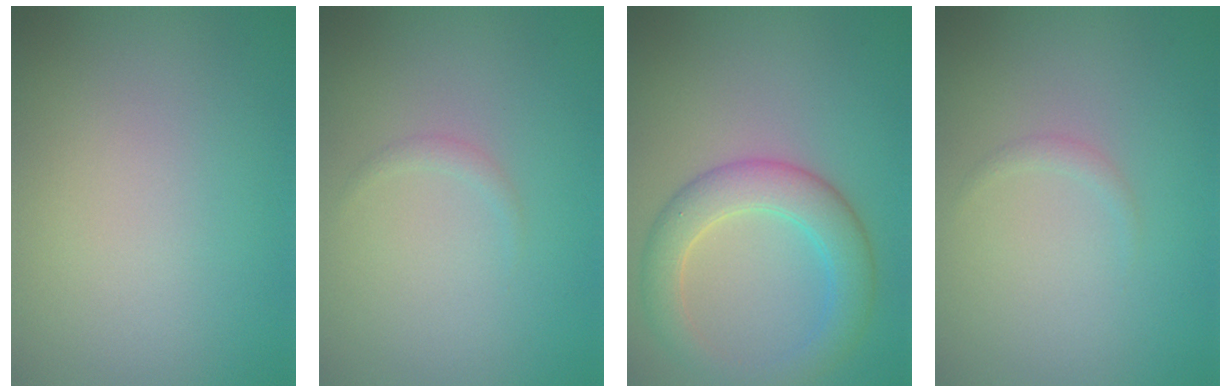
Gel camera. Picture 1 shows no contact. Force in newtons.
{"total": 0.7, "press": 0.7, "slide": 0.0}
{"total": 5.1, "press": 5.1, "slide": 0.0}
{"total": 0.7, "press": 0.7, "slide": 0.0}